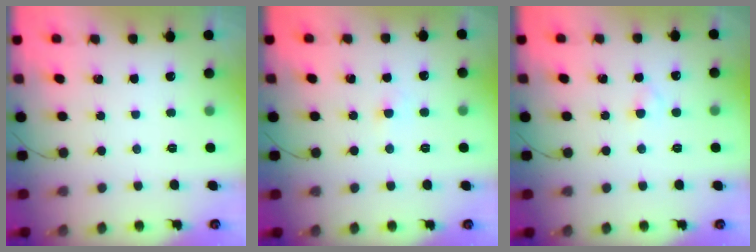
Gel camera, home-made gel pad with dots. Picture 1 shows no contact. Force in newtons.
{"total": 2.1, "press": 2.0, "slide": 0.7}
{"total": 2.1, "press": 1.9, "slide": 0.9}